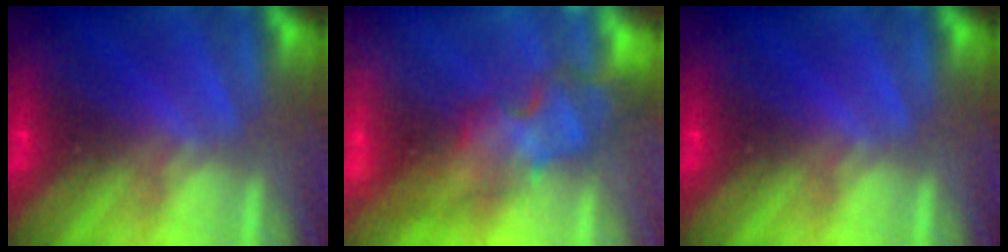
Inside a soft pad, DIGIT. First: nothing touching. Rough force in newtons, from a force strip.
{"total": 3.9}
{"total": 0.0}